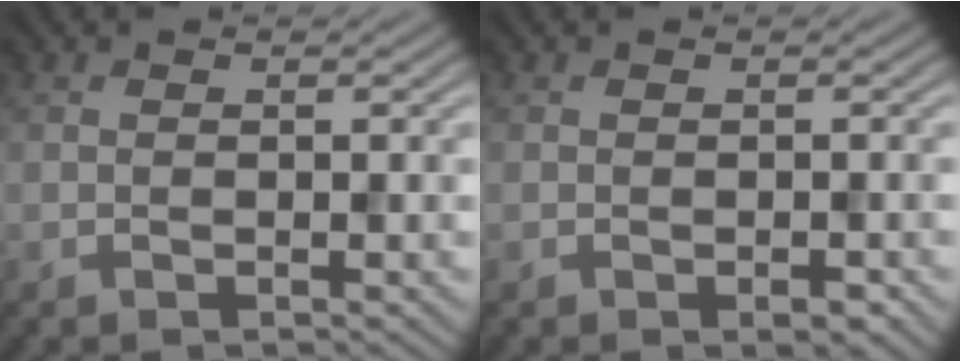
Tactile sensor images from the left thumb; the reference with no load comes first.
{"total": 1.0, "force": [-0.5, 0.6, 0.6], "torque": [-0.009, -0.006, -0.006]}